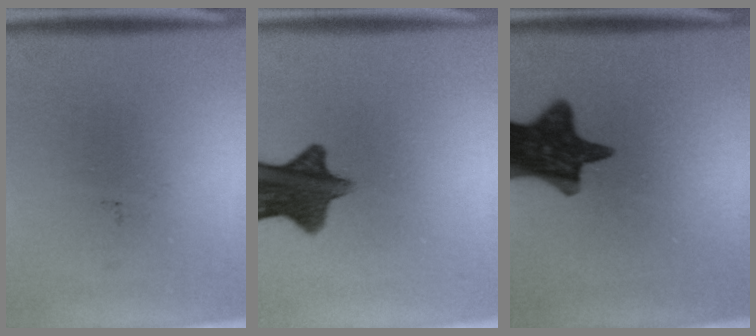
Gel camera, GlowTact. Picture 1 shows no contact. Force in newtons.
{"total": 10.5}
{"total": 13.0}